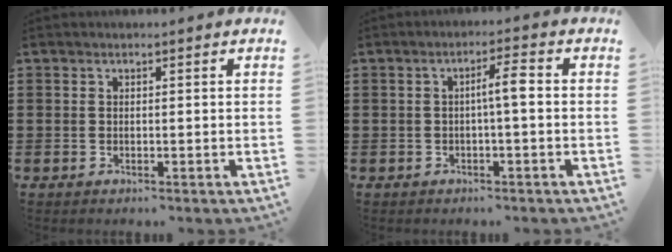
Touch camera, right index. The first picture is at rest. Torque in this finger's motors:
{"motor_torque": [0.79, -0.26, 0.10, 0.09]}